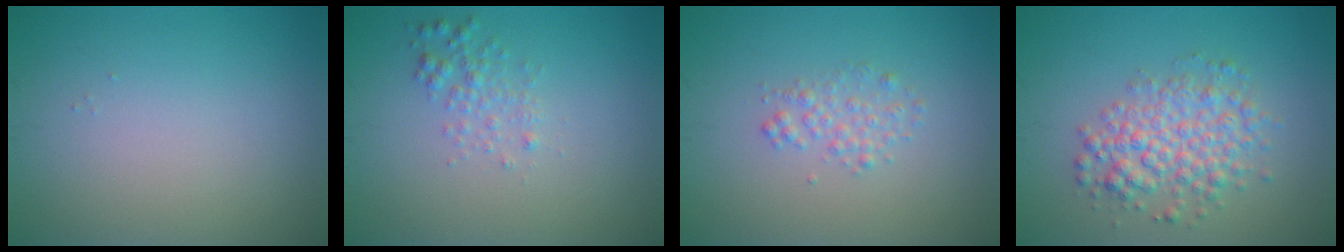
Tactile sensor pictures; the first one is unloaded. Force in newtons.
{"total": 1.5, "press": 1.5, "slide": 0.1}
{"total": 1.5, "press": 1.5, "slide": 0.0}
{"total": 4.5, "press": 4.5, "slide": 0.1}